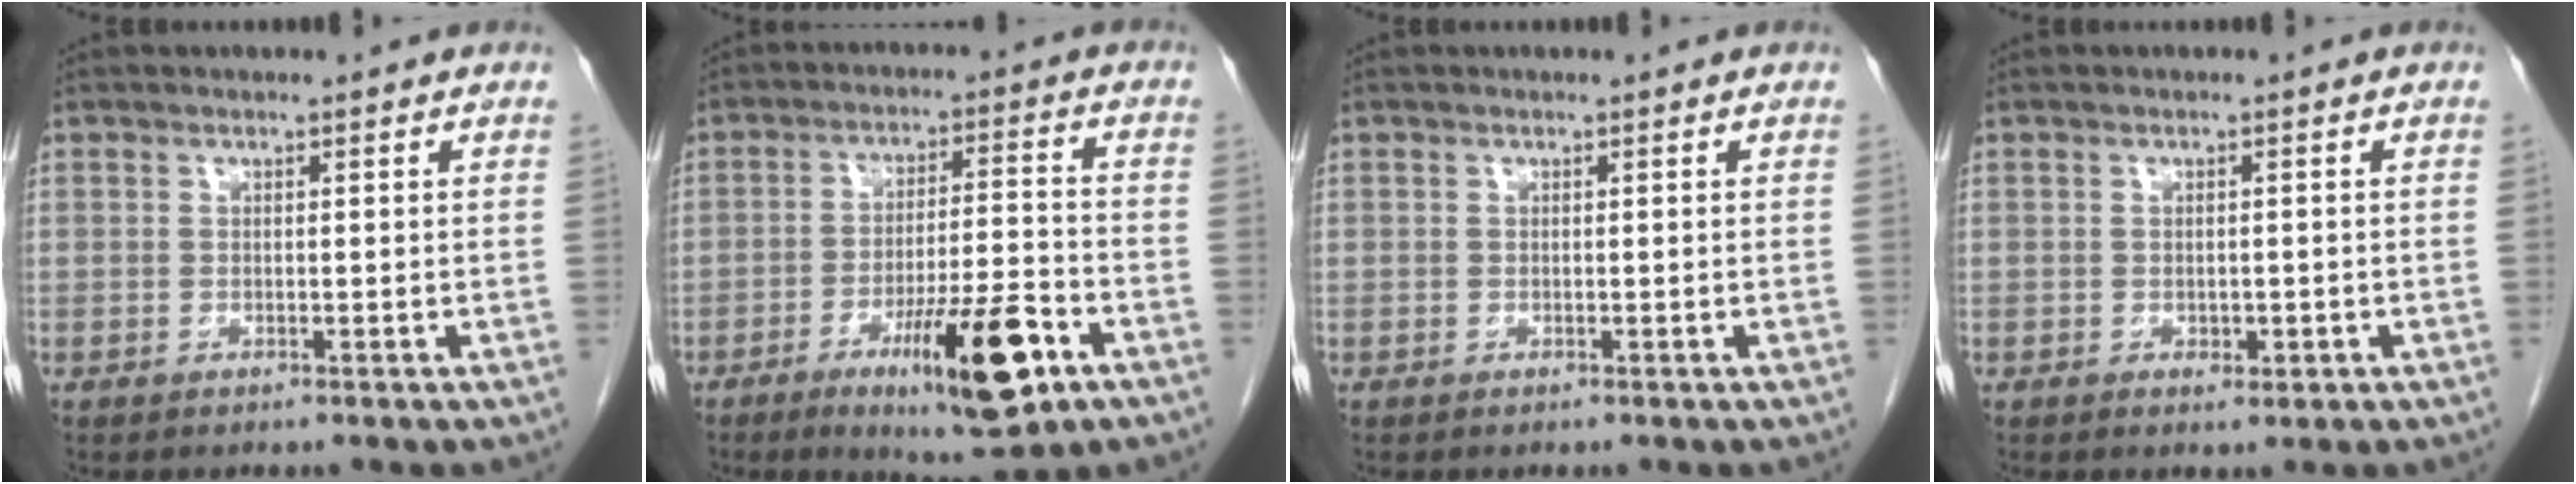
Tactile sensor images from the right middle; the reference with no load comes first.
{"total": 13.3, "force": [-6.6, 2.1, 11.3], "torque": [-0.178, -0.012, -0.098]}
{"total": 0.0}
{"total": 1.5, "force": [-0.6, 0.9, 1.1], "torque": [-0.015, 0.000, -0.003]}